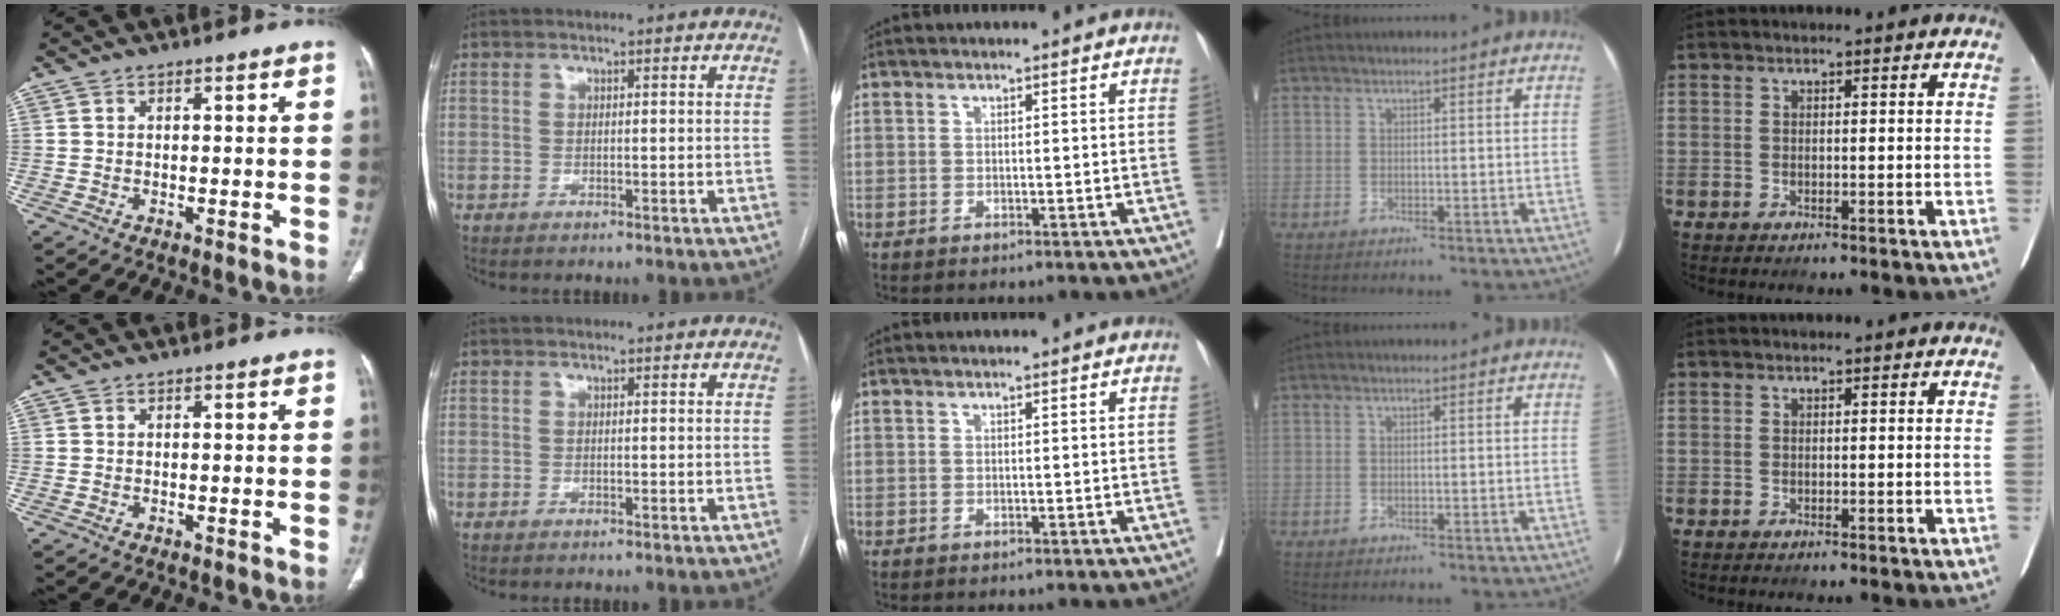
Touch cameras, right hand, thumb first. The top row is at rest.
{}